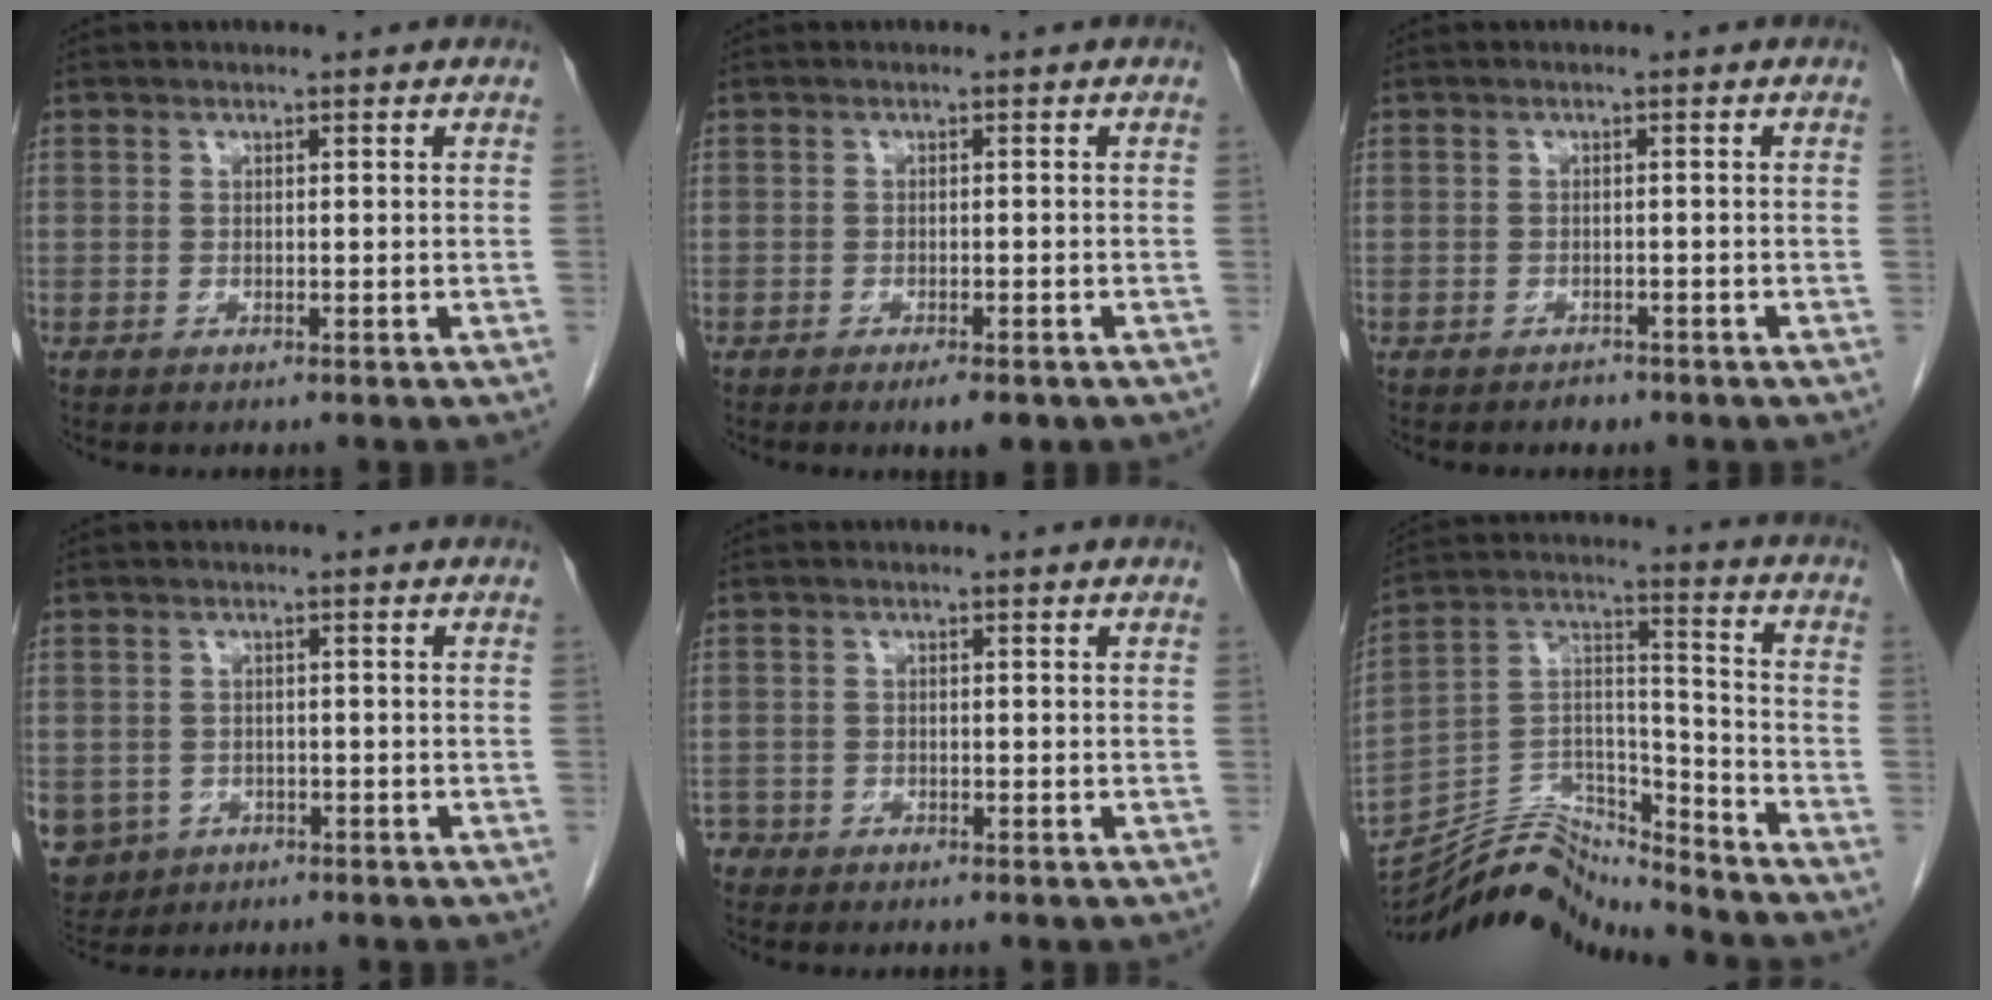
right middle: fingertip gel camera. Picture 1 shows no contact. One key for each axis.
{"total": 2.7, "fx": -1.8, "fy": 0.6, "fz": 2.0, "tx": -0.028, "ty": -0.005, "tz": -0.022}
{"total": 1.2, "fx": -1.0, "fy": 0.5, "fz": 0.3, "tx": -0.012, "ty": -0.002, "tz": -0.013}
{"total": 8.9, "fx": -3.7, "fy": 7.8, "fz": 2.3, "tx": -0.080, "ty": 0.002, "tz": -0.048}
{"total": 1.5, "fx": -1.3, "fy": 0.8, "fz": -0.1, "tx": -0.001, "ty": 0.001, "tz": -0.025}
{"total": 13.7, "fx": -13.6, "fy": 0.6, "fz": 1.9, "tx": -0.037, "ty": 0.040, "tz": -0.251}